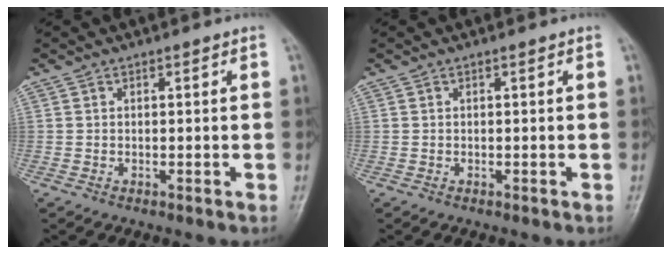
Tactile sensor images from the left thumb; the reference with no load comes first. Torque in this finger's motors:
{"motor_torque": [0.00, 0.00, 0.00, 0.00, 0.00]}